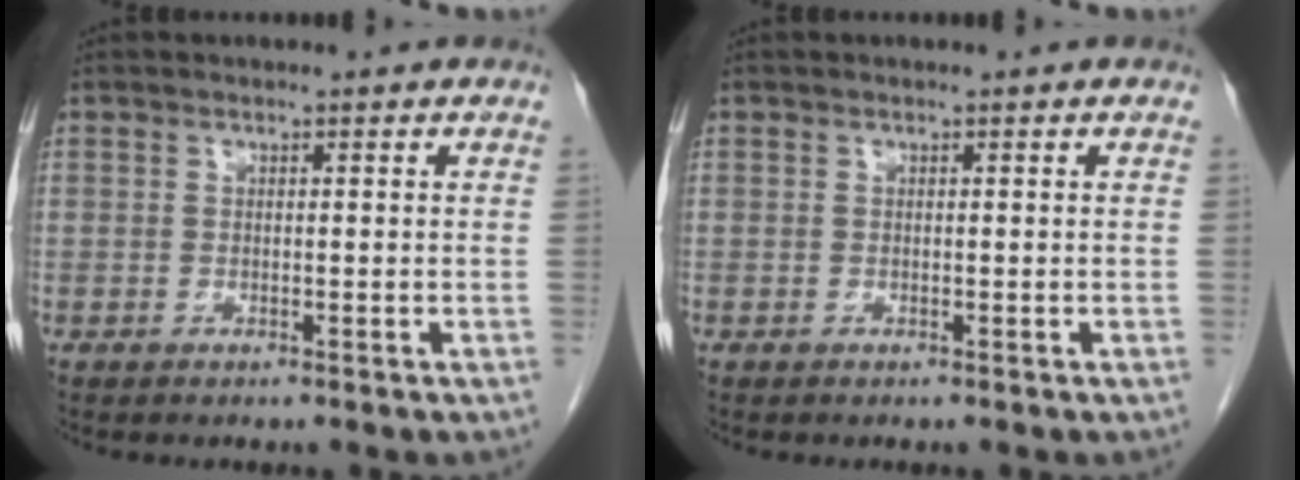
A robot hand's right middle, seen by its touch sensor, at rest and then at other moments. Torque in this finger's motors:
{"motor_torque": [0.00, 0.00, 0.00, 0.00]}